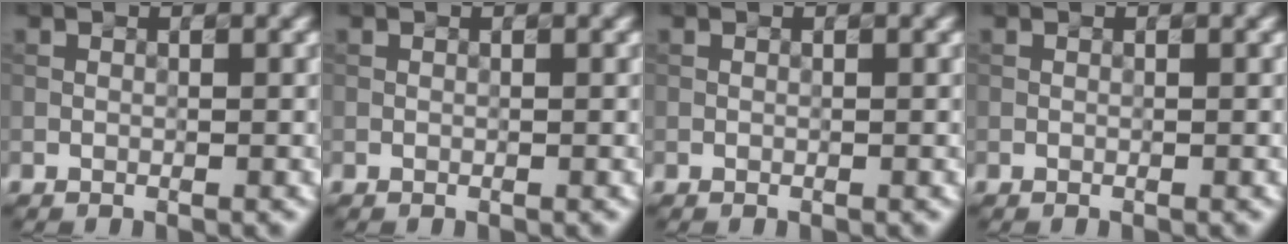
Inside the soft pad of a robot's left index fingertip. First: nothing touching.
{"total": 0.0}
{"total": 0.0}
{"total": 0.0}